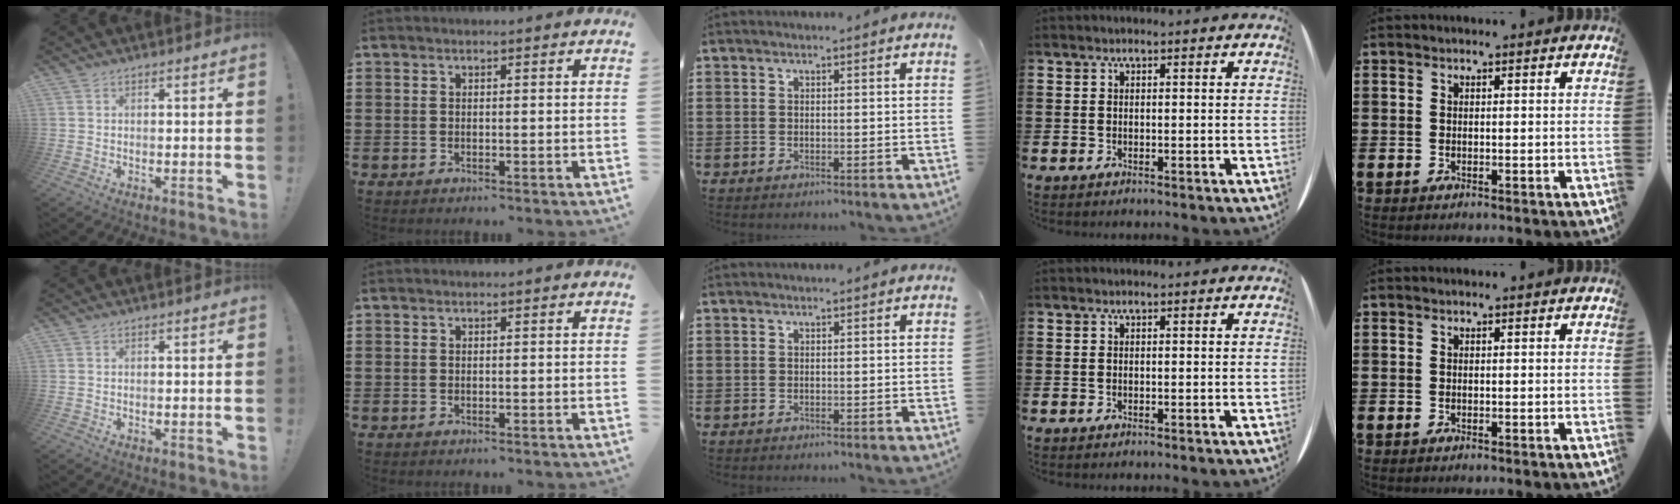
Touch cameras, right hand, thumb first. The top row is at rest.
{}